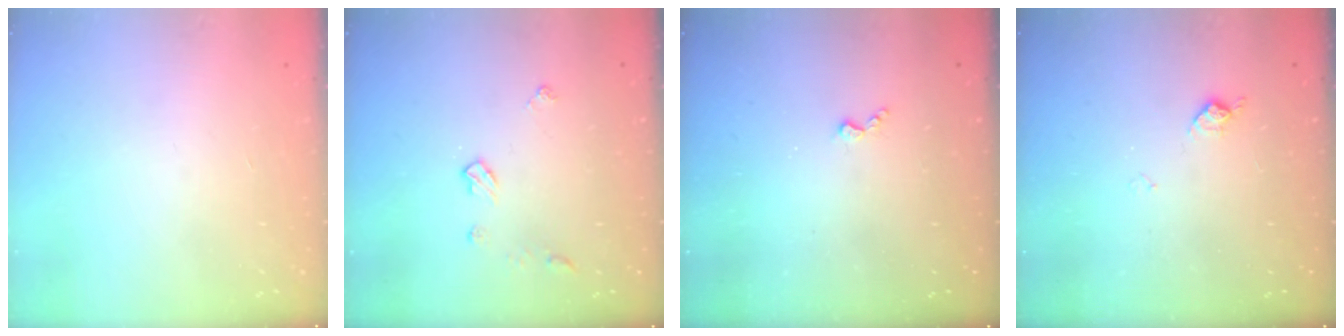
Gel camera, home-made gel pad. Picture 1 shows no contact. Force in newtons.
{"total": 6.3, "press": 6.3, "slide": 0.7}
{"total": 3.3, "press": 3.3, "slide": 0.5}
{"total": 7.2, "press": 7.1, "slide": 0.9}